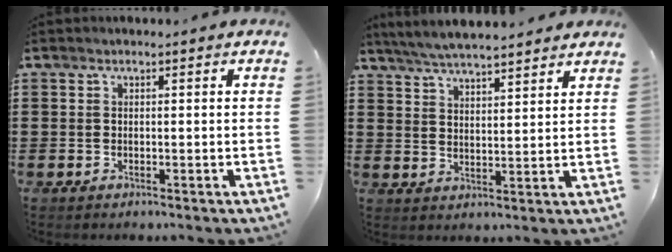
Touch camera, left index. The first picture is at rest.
{"total": 5.1, "force": [4.9, 0.2, 1.4], "torque": [-0.045, -0.016, 0.089]}